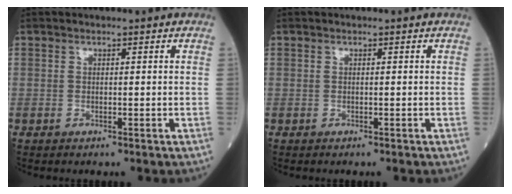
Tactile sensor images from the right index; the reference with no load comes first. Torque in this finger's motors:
{"motor_torque": [0.06, 0.01, 0.02, 0.00]}